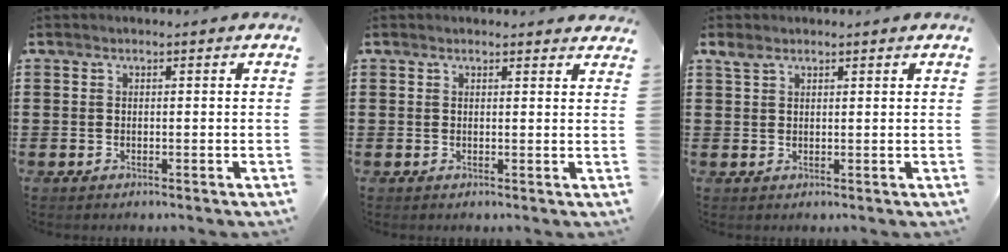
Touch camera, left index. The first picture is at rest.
{"total": 1.3, "force": [1.3, 0.3, 0.0], "torque": [0.004, 0.000, 0.023]}
{"total": 2.2, "force": [1.6, 1.0, 1.0], "torque": [-0.025, 0.004, 0.031]}